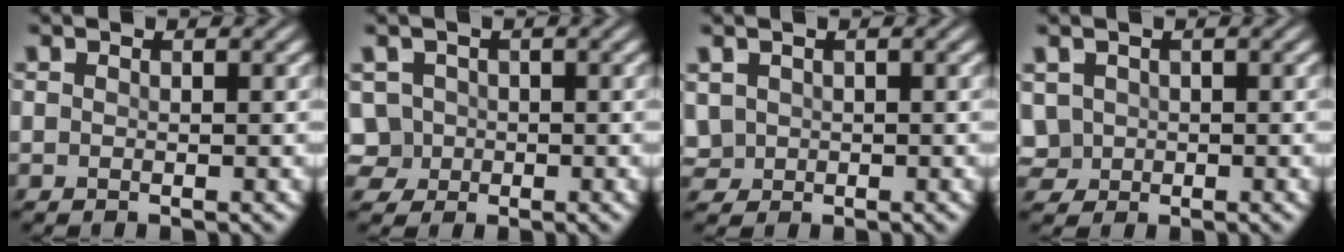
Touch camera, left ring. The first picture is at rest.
{"total": 3.0, "force": [0.0, 2.9, 0.7], "torque": [-0.011, 0.017, 0.011]}
{"total": 1.7, "force": [0.3, 1.6, 0.4], "torque": [-0.015, 0.001, 0.015]}
{"total": 2.1, "force": [0.2, 2.0, 0.6], "torque": [-0.018, 0.004, 0.012]}